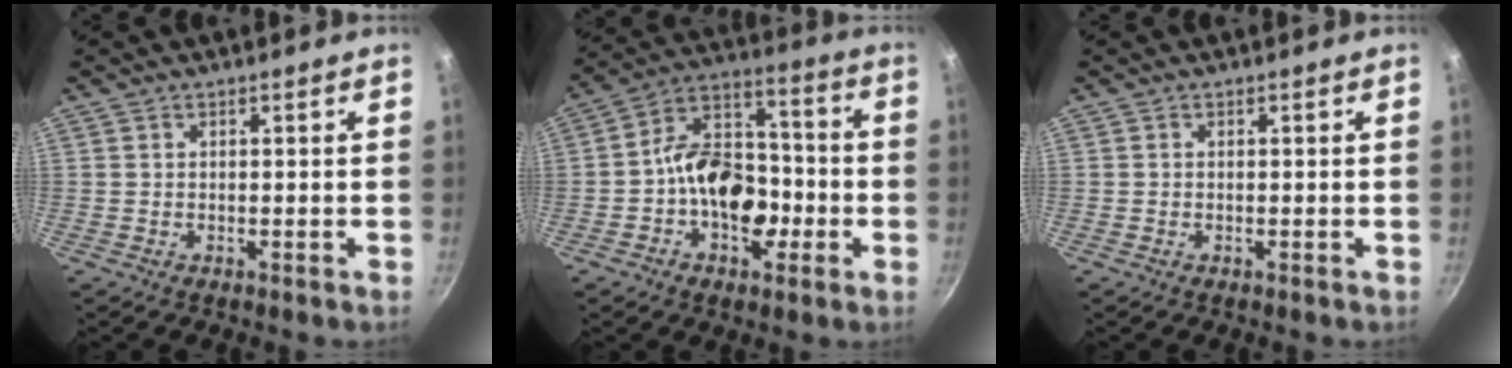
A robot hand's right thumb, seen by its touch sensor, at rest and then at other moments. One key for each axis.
{"total": 15.0, "fx": -3.5, "fy": 10.0, "fz": 10.6, "tx": -0.125, "ty": 0.048, "tz": -0.072}
{"total": 0.0}